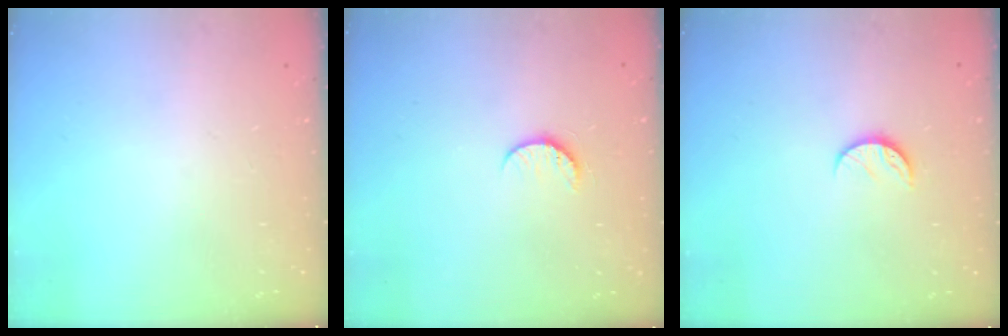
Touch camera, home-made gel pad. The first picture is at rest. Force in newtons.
{"total": 6.1, "press": 6.0, "slide": 0.5}
{"total": 5.7, "press": 5.7, "slide": 0.6}